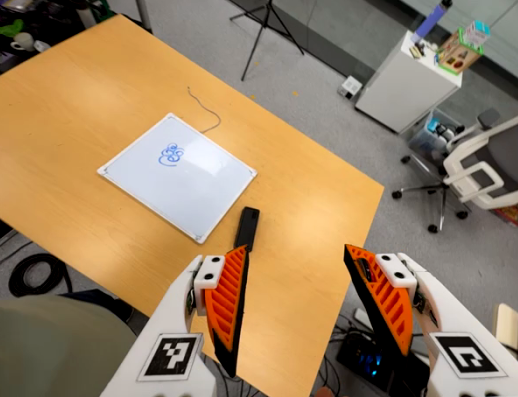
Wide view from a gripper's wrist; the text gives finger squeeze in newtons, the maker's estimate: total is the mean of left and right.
{"total": 0.0}